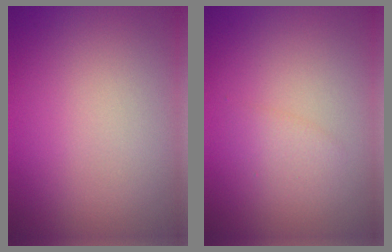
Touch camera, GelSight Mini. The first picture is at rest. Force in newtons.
{"total": 1.2, "press": 1.2, "slide": 0.1}